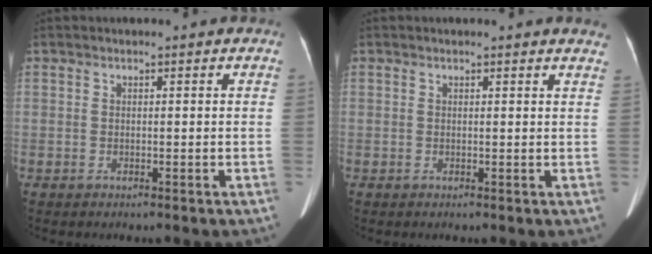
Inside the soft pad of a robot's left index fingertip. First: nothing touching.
{"total": 3.4, "force": [3.3, 0.4, 0.7], "torque": [-0.007, -0.011, 0.012]}